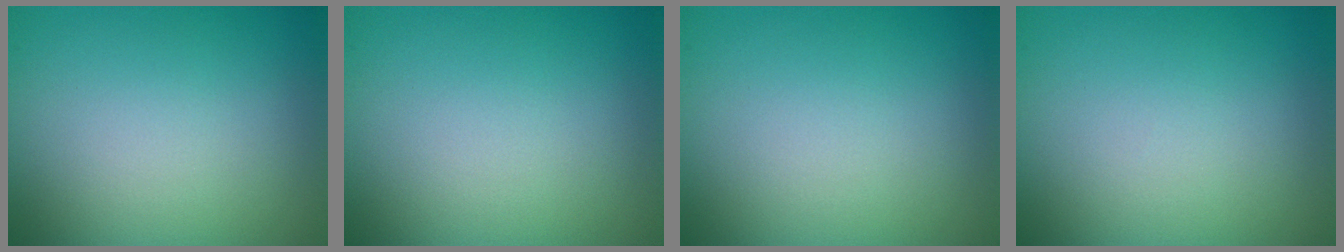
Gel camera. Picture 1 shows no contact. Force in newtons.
{"total": 0.0}
{"total": 0.0}
{"total": 0.0}